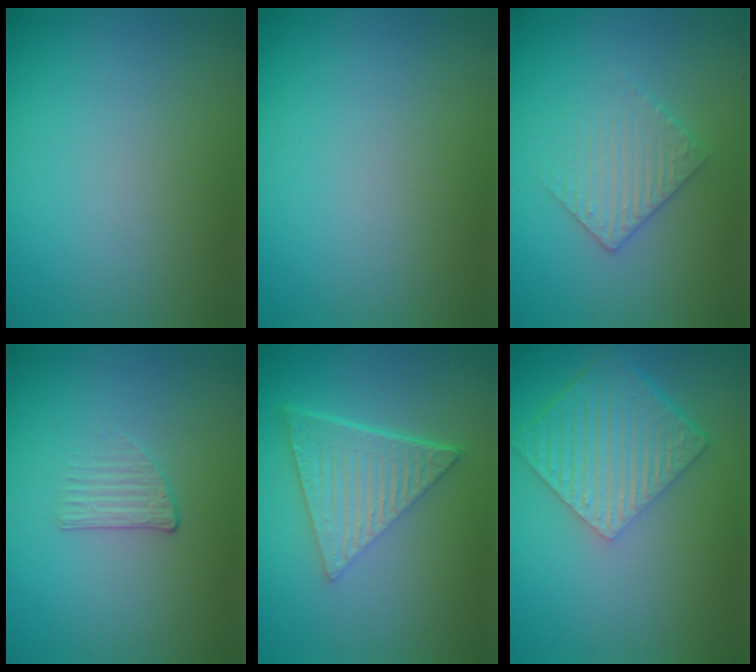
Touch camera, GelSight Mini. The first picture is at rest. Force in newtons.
{"total": 0.0}
{"total": 3.0, "press": 2.9, "slide": 0.6}
{"total": 1.2, "press": 0.6, "slide": 1.0}
{"total": 6.8, "press": 4.5, "slide": 5.0}
{"total": 6.2, "press": 4.5, "slide": 4.3}